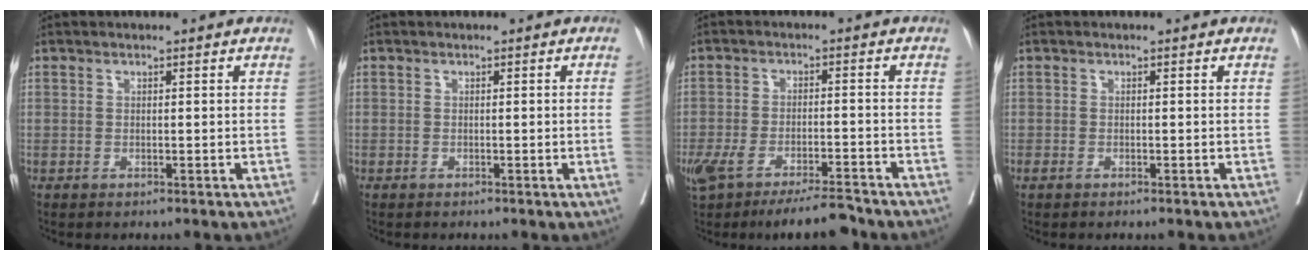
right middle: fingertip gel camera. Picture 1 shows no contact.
{"total": 1.4, "force": [-0.2, -0.7, 1.2], "torque": [-0.012, 0.000, -0.002]}
{"total": 9.0, "force": [-7.3, 1.5, 5.0], "torque": [-0.088, -0.008, -0.121]}
{"total": 0.5, "force": [-0.4, 0.1, 0.3], "torque": [-0.010, -0.001, -0.007]}